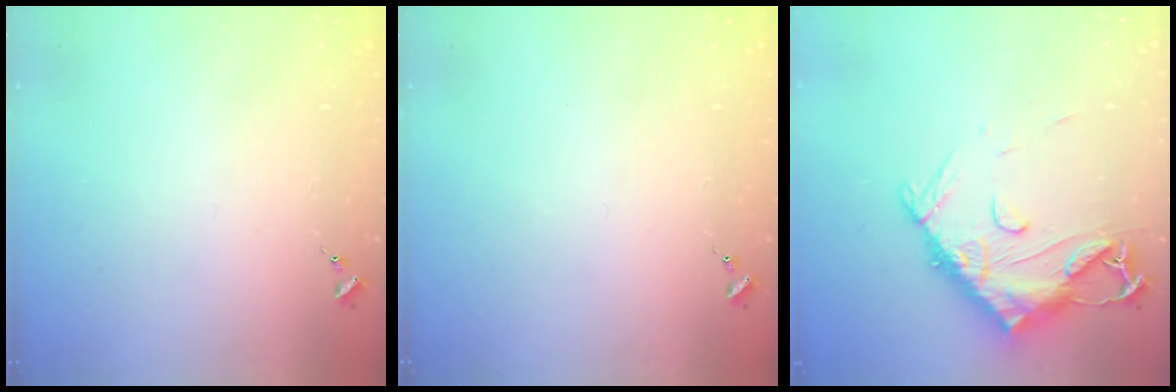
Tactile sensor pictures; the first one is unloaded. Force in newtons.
{"total": 0.0}
{"total": 14.2, "press": 14.2, "slide": 1.4}